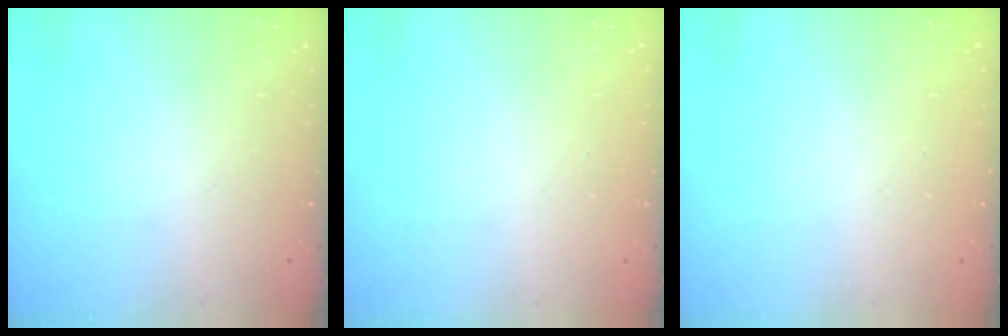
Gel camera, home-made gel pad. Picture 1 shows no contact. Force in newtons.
{"total": 0.0}
{"total": 0.0}